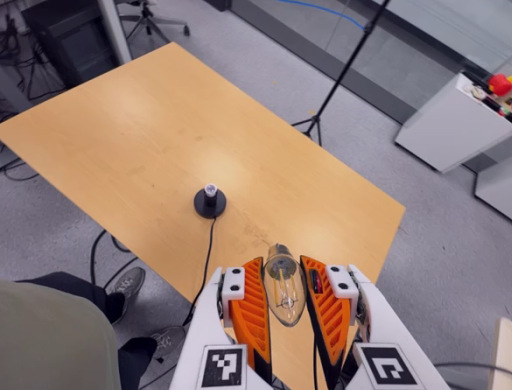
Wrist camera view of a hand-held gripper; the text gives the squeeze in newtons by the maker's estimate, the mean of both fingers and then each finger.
{"total": 19.5, "left": 21.6, "right": 17.3}